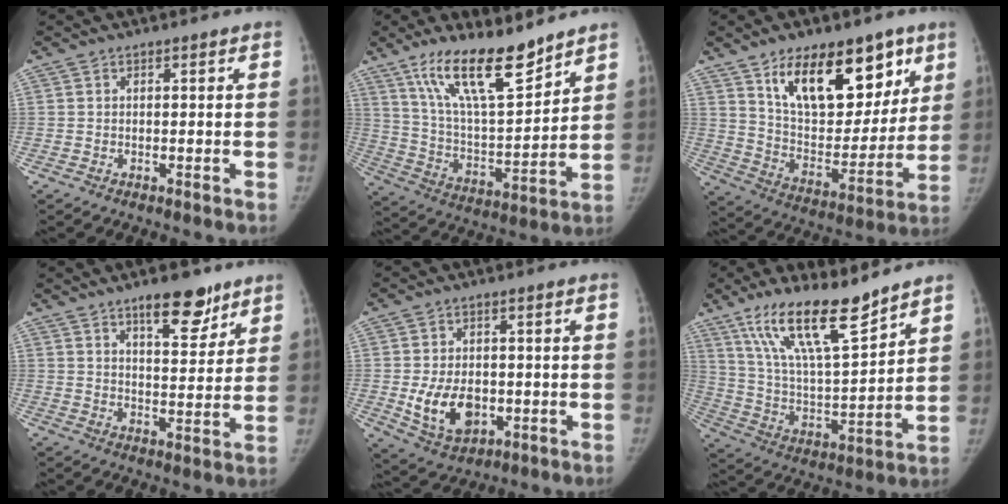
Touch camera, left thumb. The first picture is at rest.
{"total": 17.4, "force": [12.5, 4.8, 11.1], "torque": [-0.164, -0.074, 0.233]}
{"total": 21.6, "force": [11.9, 11.2, 14.1], "torque": [-0.154, -0.054, 0.203]}
{"total": 9.9, "force": [6.8, 3.7, 6.2], "torque": [-0.063, -0.043, 0.104]}
{"total": 9.9, "force": [-1.7, 6.8, 7.0], "torque": [-0.104, -0.003, -0.014]}
{"total": 17.6, "force": [12.6, 4.0, 11.8], "torque": [-0.188, -0.067, 0.238]}